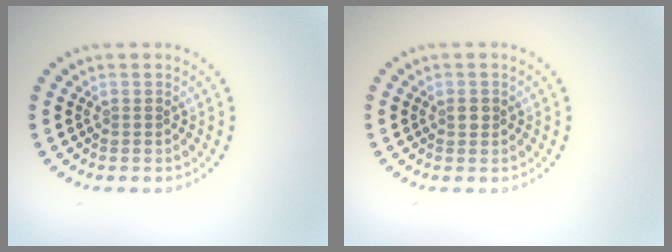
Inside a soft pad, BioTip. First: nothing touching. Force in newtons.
{"total": 1.0, "press": 1.0, "slide": 0.2}